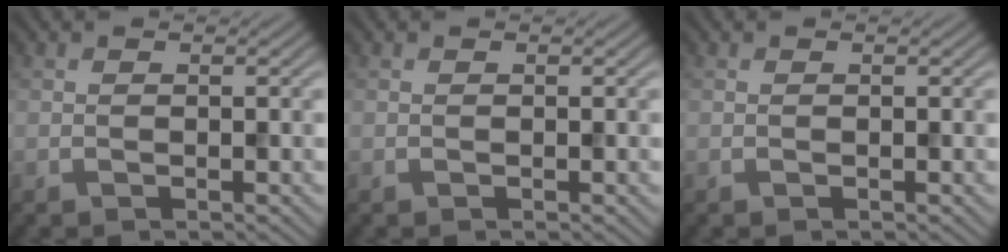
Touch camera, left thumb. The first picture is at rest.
{"total": 0.0}
{"total": 0.0}